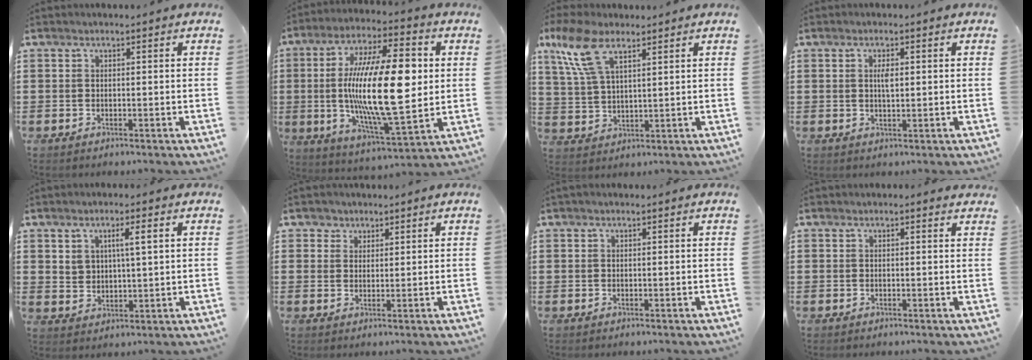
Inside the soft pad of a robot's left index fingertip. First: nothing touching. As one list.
[{"total": 20.4, "force": [1.8, 7.2, 19.0], "torque": [-0.368, -0.005, 0.022]}, {"total": 9.1, "force": [5.5, 3.7, 6.3], "torque": [-0.143, 0.005, 0.102]}, {"total": 2.1, "force": [0.5, 0.8, 1.9], "torque": [-0.033, 0.001, 0.004]}, {"total": 3.4, "force": [1.7, 1.6, 2.5], "torque": [-0.047, 0.004, 0.027]}, {"total": 2.3, "force": [1.5, 1.7, -0.1], "torque": [-0.009, 0.008, 0.029]}, {"total": 0.0}, {"total": 0.7, "force": [0.4, 0.5, 0.1], "torque": [-0.005, 0.004, 0.007]}]